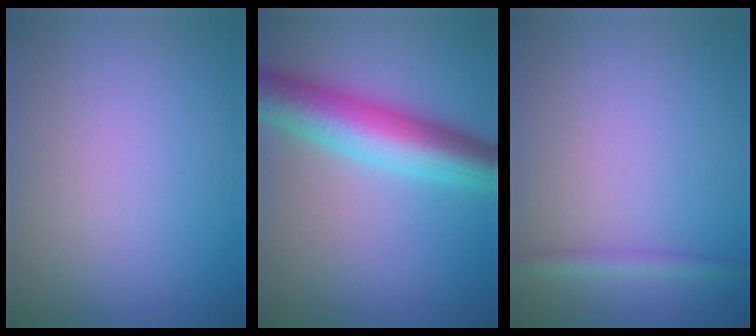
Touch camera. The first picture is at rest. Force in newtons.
{"total": 7.3, "press": 7.3, "slide": 0.0}
{"total": 1.5, "press": 1.5, "slide": 0.1}